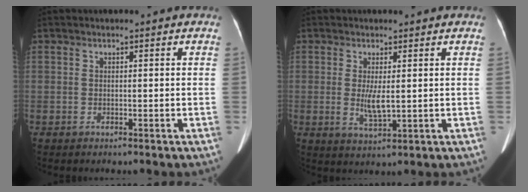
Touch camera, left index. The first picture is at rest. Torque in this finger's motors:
{"motor_torque": [0.76, 0.22, 0.34, 0.06]}